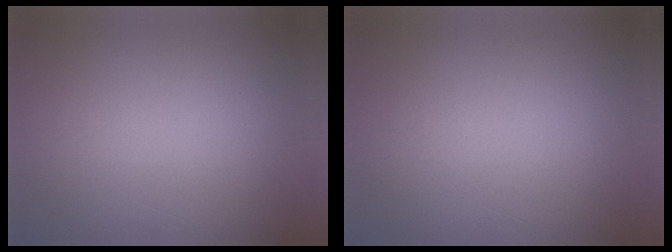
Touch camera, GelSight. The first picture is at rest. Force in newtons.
{"total": 1.2}